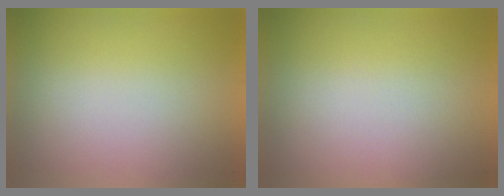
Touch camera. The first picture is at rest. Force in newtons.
{"total": 2.6}